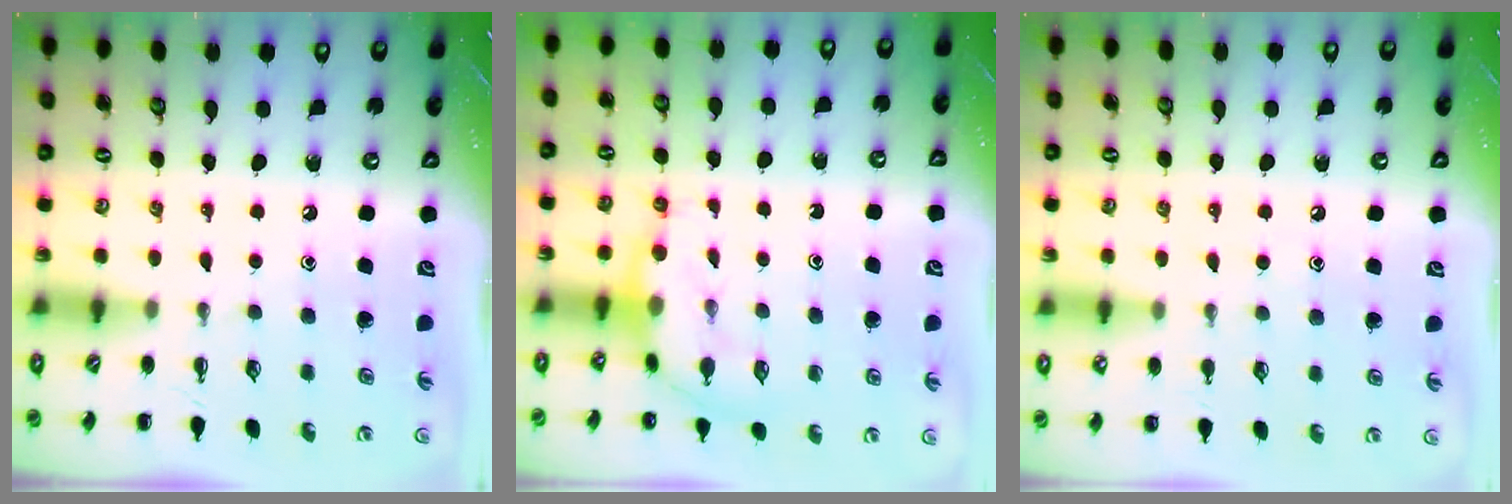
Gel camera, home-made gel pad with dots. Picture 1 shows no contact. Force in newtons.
{"total": 7.3, "press": 7.2, "slide": 1.1}
{"total": 5.5, "press": 5.3, "slide": 1.5}